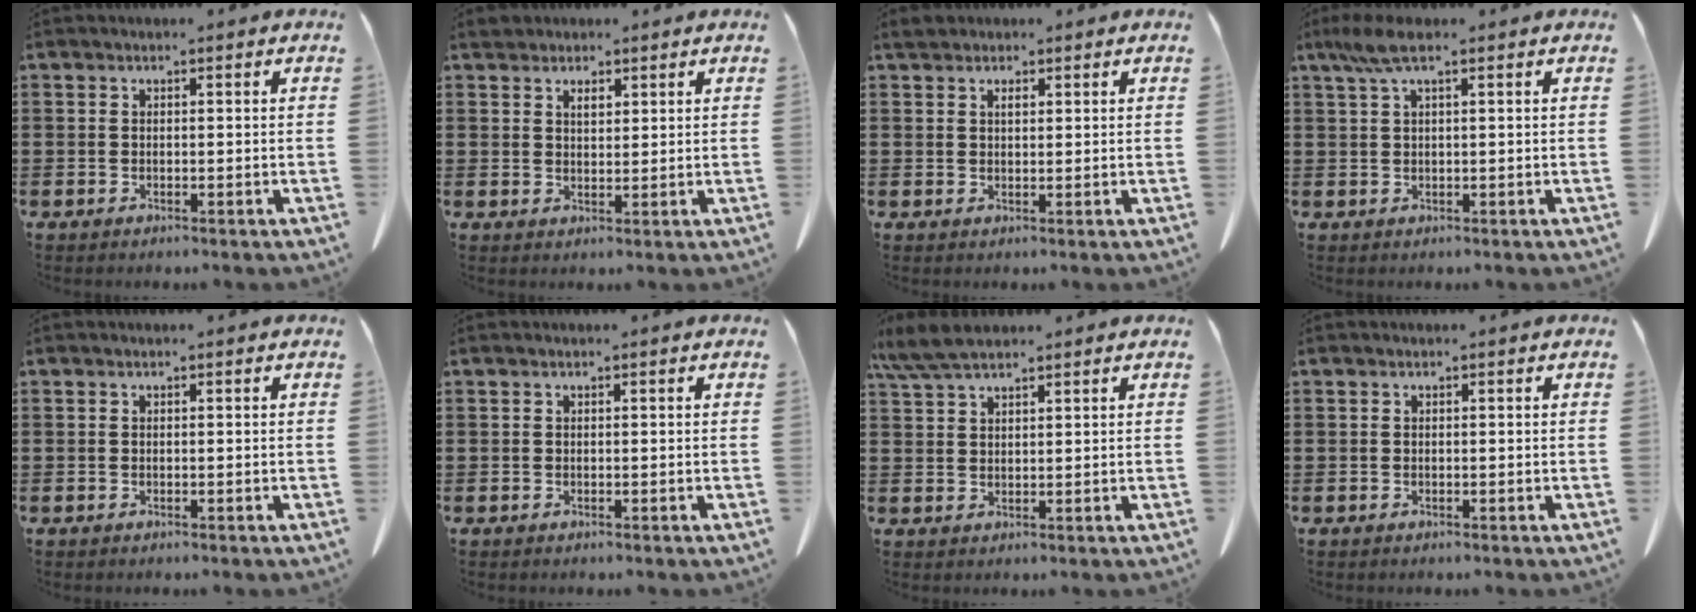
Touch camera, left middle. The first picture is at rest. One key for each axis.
{"total": 2.6, "fx": 2.0, "fy": 1.3, "fz": 1.0, "tx": -0.016, "ty": 0.004, "tz": 0.036}
{"total": 1.8, "fx": 1.4, "fy": 0.9, "fz": 0.8, "tx": -0.012, "ty": 0.001, "tz": 0.025}
{"total": 3.7, "fx": 1.7, "fy": 0.7, "fz": 3.2, "tx": -0.073, "ty": 0.000, "tz": 0.028}
{"total": 0.0}
{"total": 0.0}
{"total": 5.0, "fx": 4.0, "fy": 1.0, "fz": 2.9, "tx": -0.067, "ty": -0.002, "tz": 0.075}
{"total": 0.0}